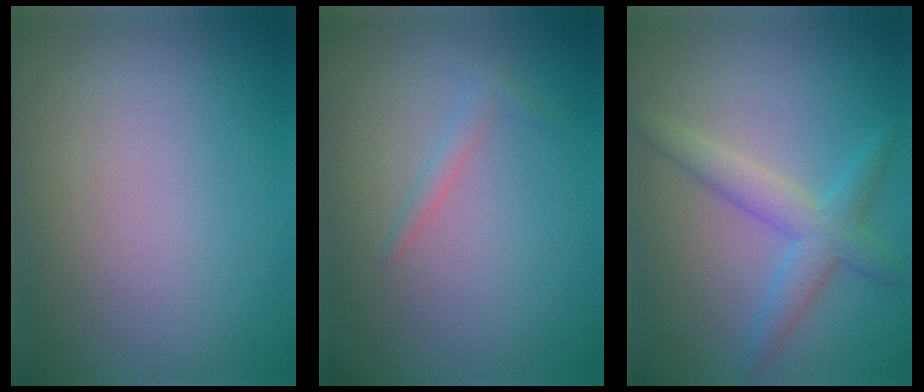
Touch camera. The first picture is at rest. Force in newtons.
{"total": 1.0, "press": 1.0, "slide": 0.1}
{"total": 3.4, "press": 3.4, "slide": 0.1}